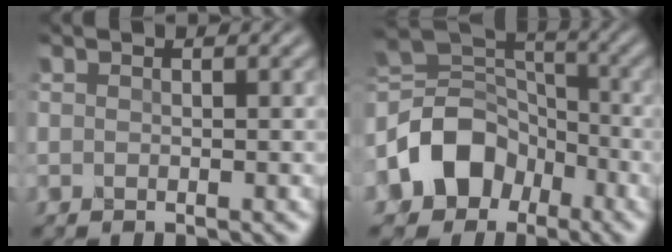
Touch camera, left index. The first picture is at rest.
{"total": 7.6, "force": [-3.5, 5.6, 3.8], "torque": [-0.062, 0.013, -0.072]}